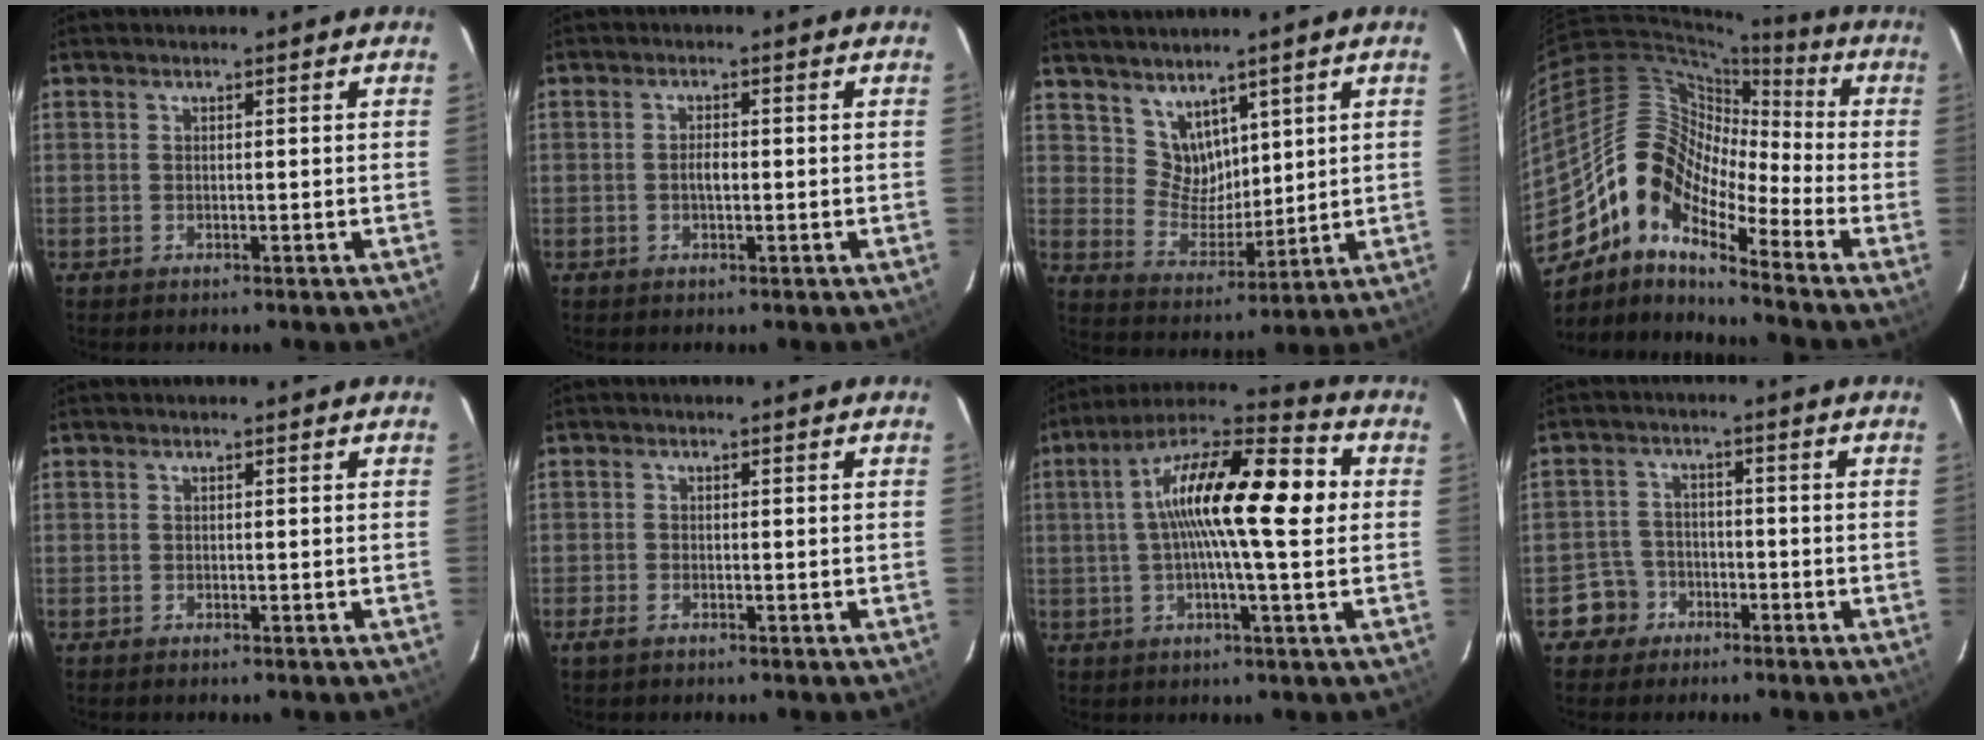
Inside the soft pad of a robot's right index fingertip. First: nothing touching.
{"total": 1.9, "force": [-0.3, 0.8, 1.7], "torque": [-0.033, 0.003, -0.006]}
{"total": 7.3, "force": [5.1, 4.8, 2.0], "torque": [-0.028, 0.000, 0.110]}
{"total": 13.7, "force": [-8.5, 5.8, 9.1], "torque": [-0.151, 0.015, -0.181]}
{"total": 0.0}
{"total": 1.8, "force": [-1.2, 0.8, 1.0], "torque": [-0.025, -0.002, -0.025]}
{"total": 18.0, "force": [1.8, 3.8, 17.5], "torque": [-0.298, 0.030, 0.014]}
{"total": 5.0, "force": [-2.8, 4.2, -0.1], "torque": [-0.006, 0.021, -0.052]}